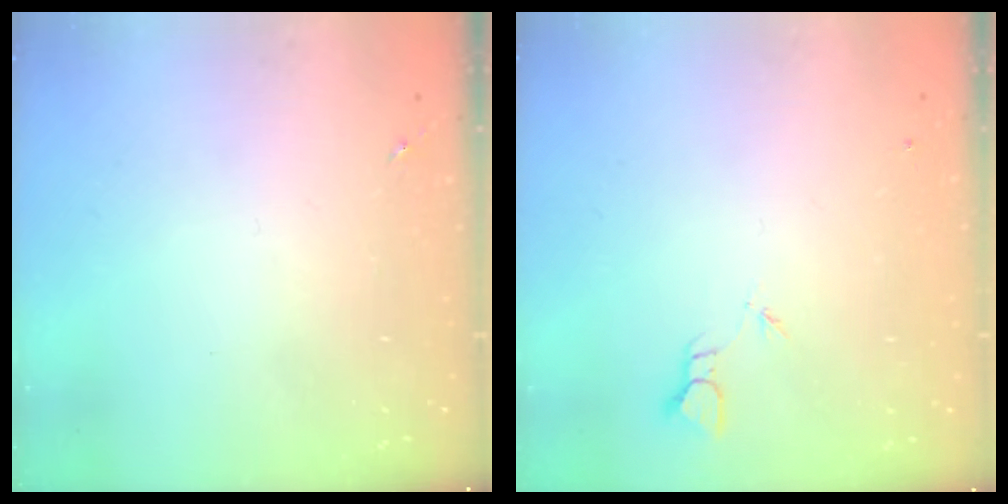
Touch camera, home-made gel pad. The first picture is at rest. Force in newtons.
{"total": 1.9, "press": 1.9, "slide": 0.1}